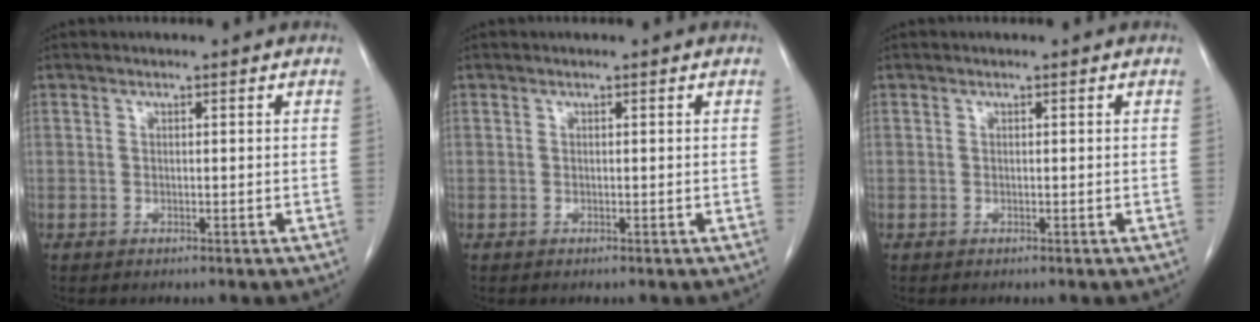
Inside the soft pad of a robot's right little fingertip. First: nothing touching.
{"total": 0.0}
{"total": 0.0}